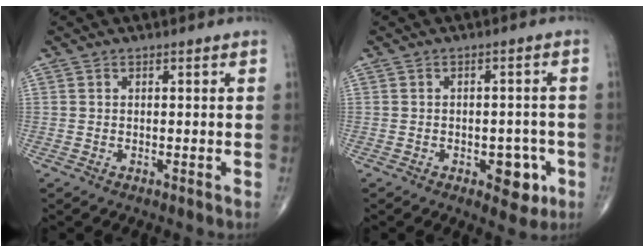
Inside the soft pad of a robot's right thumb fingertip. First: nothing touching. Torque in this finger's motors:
{"motor_torque": [2.66, 2.34, 0.20, -0.42, -0.01]}